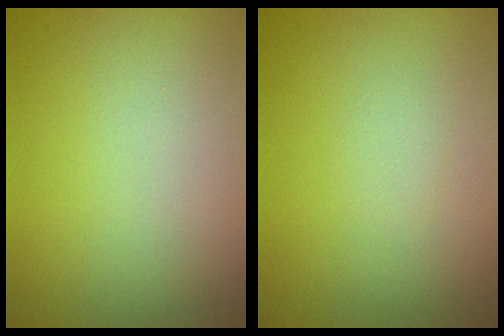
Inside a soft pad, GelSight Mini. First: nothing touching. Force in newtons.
{"total": 0.6, "press": 0.6, "slide": 0.1}